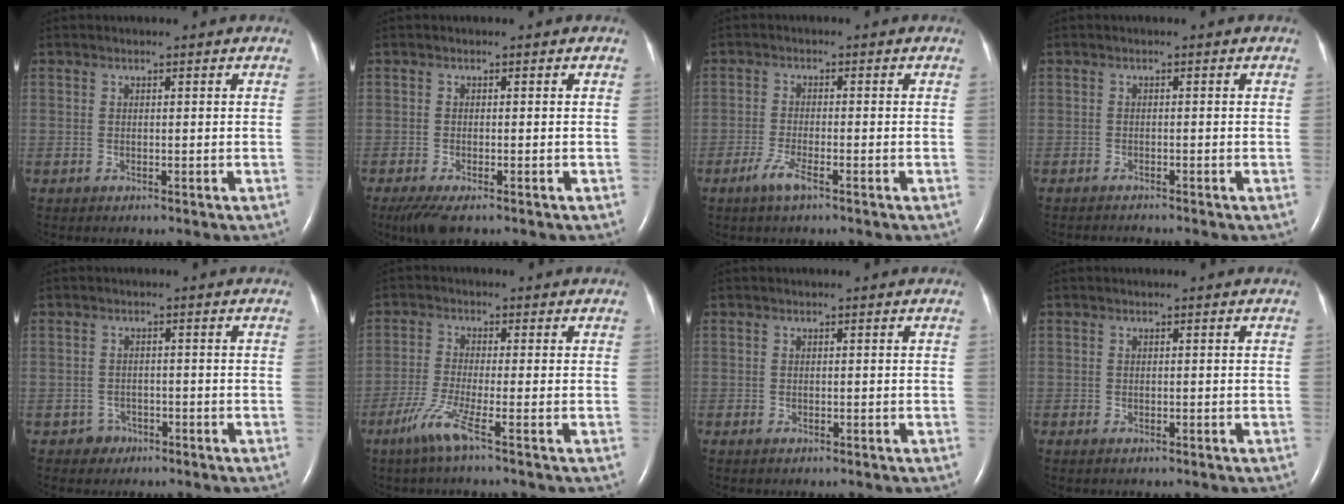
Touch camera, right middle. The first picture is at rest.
{"total": 3.9, "force": [-2.6, 1.0, 2.7], "torque": [-0.056, -0.012, -0.044]}
{"total": 3.3, "force": [-2.1, 0.4, 2.5], "torque": [-0.060, -0.006, -0.043]}
{"total": 1.6, "force": [-1.5, -0.4, -0.2], "torque": [0.001, -0.008, -0.025]}
{"total": 2.2, "force": [-1.4, 1.7, -0.1], "torque": [0.001, 0.009, -0.023]}
{"total": 5.1, "force": [-3.1, -0.7, 4.0], "torque": [-0.089, -0.016, -0.069]}
{"total": 0.5, "force": [-0.3, 0.3, 0.3], "torque": [-0.009, 0.000, -0.005]}
{"total": 0.7, "force": [-0.4, 0.4, 0.5], "torque": [-0.012, 0.000, -0.004]}